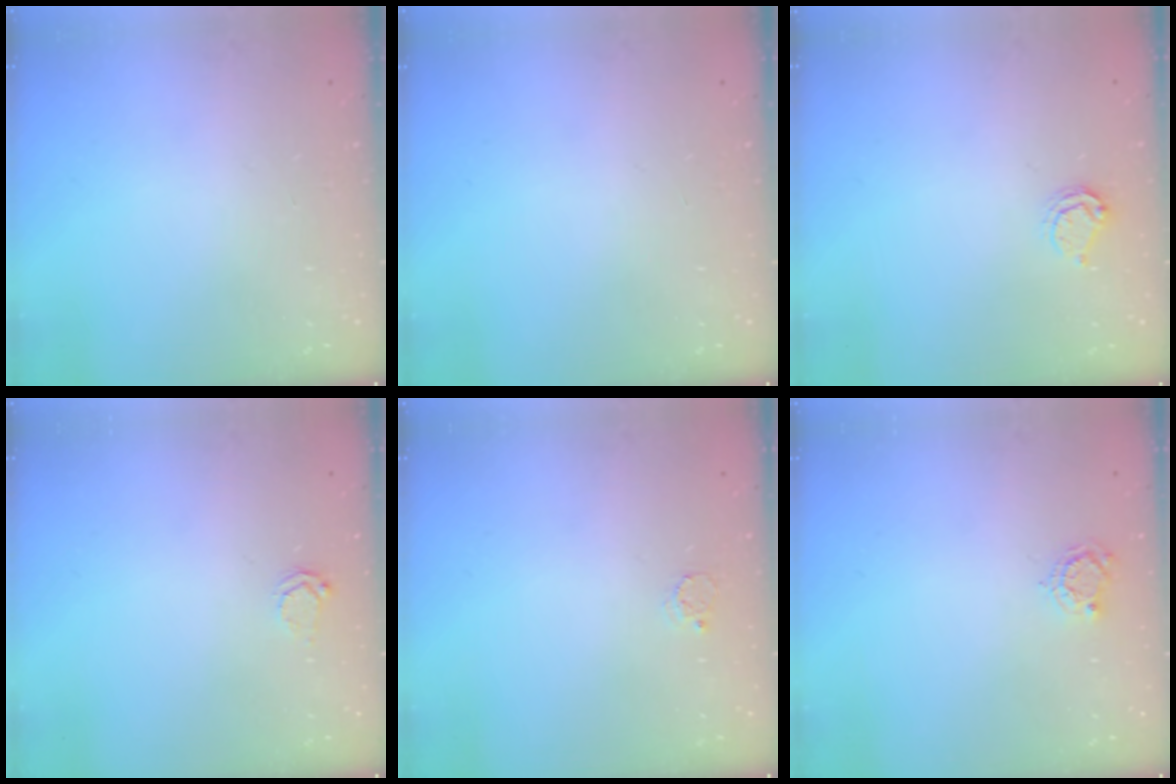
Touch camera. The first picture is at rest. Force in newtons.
{"total": 0.0}
{"total": 4.4, "press": 4.3, "slide": 0.5}
{"total": 3.7, "press": 3.7, "slide": 0.5}
{"total": 2.3, "press": 2.3, "slide": 0.2}
{"total": 4.6, "press": 4.5, "slide": 0.5}